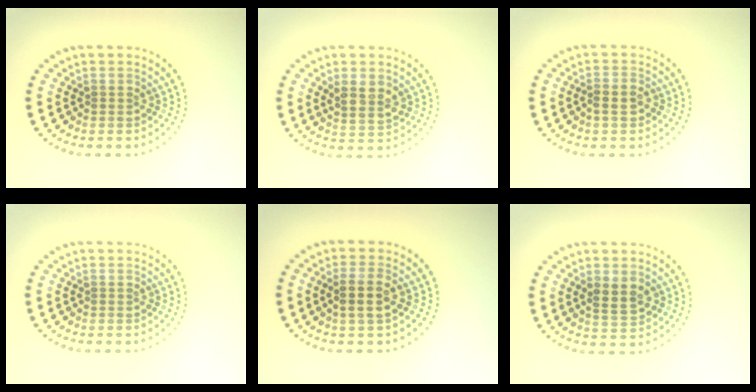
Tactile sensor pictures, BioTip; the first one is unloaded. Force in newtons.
{"total": 2.3, "press": 2.1, "slide": 0.9}
{"total": 1.3, "press": 1.2, "slide": 0.5}
{"total": 0.0}
{"total": 2.8, "press": 2.7, "slide": 0.9}
{"total": 2.4, "press": 2.4, "slide": 0.5}